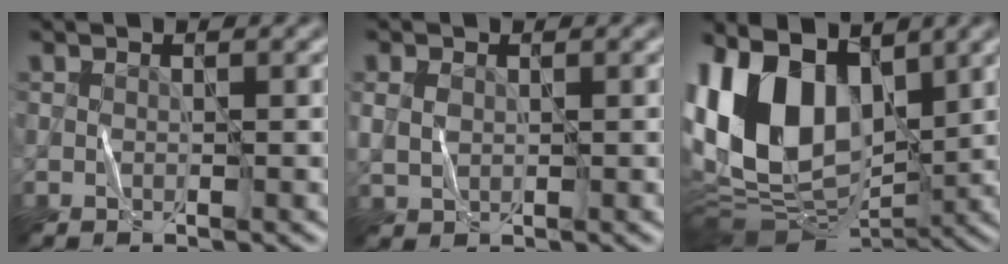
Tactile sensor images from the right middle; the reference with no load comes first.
{"total": 1.2, "force": [0.1, 1.0, 0.6], "torque": [-0.019, -0.003, 0.008]}
{"total": 12.5, "force": [2.8, 8.1, 9.1], "torque": [-0.190, 0.011, 0.036]}